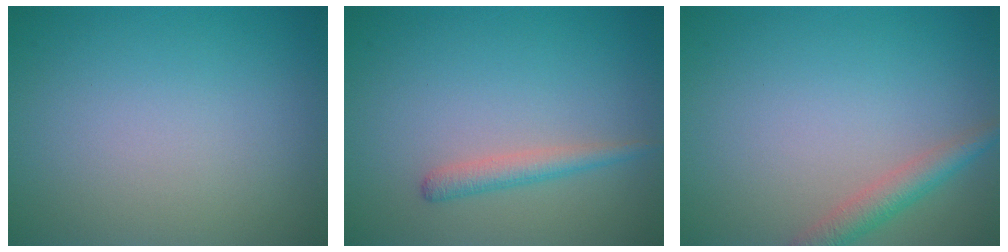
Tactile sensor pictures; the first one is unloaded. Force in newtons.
{"total": 1.7, "press": 1.7, "slide": 0.1}
{"total": 2.6, "press": 2.6, "slide": 0.2}